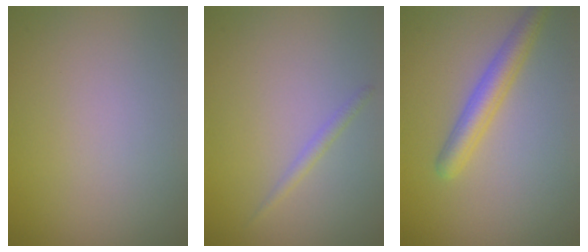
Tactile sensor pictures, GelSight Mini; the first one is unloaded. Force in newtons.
{"total": 1.0, "press": 1.0, "slide": 0.1}
{"total": 3.2, "press": 3.2, "slide": 0.1}